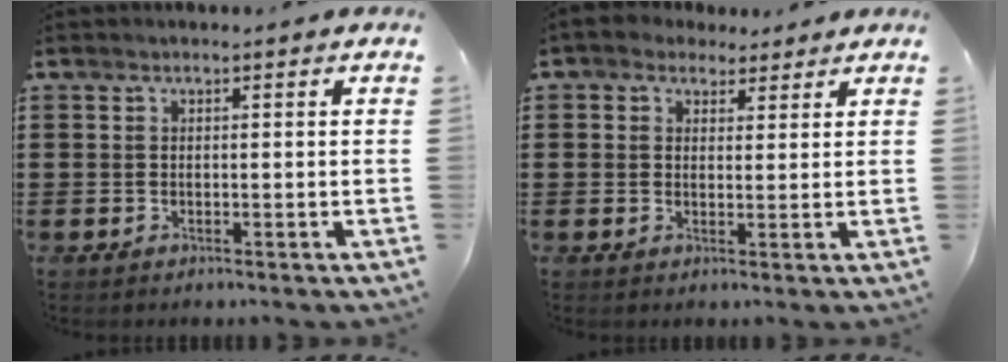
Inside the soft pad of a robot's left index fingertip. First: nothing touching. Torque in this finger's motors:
{"motor_torque": [1.28, -0.86, -0.08, -0.13]}